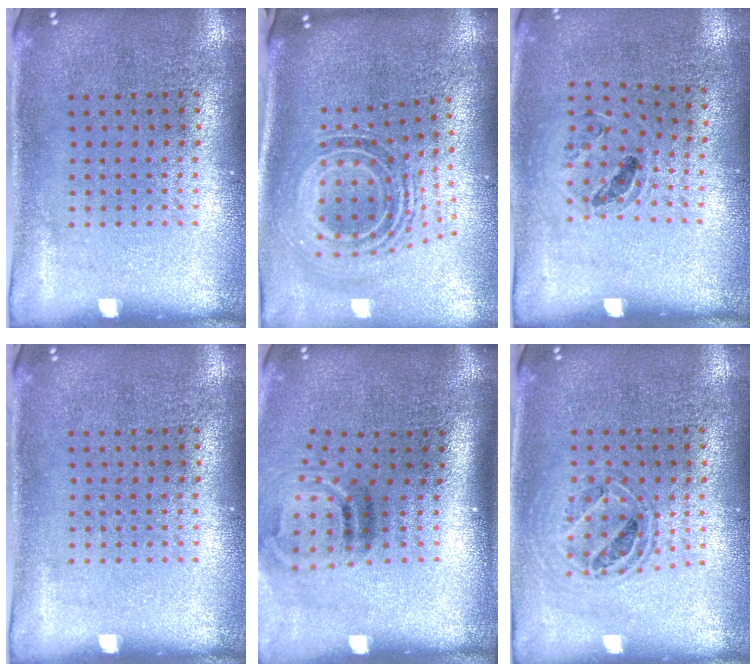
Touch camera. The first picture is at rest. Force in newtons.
{"total": 1.6, "press": 1.3, "slide": 0.9}
{"total": 0.9, "press": 0.9, "slide": 0.3}
{"total": 0.0}
{"total": 2.1, "press": 1.3, "slide": 1.7}
{"total": 0.9, "press": 0.9, "slide": 0.1}